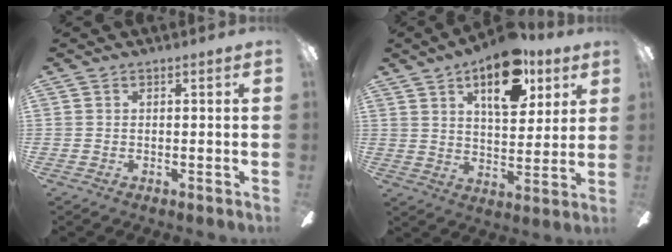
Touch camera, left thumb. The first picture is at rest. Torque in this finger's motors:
{"motor_torque": [0.37, 0.48, 1.30, -1.47, 0.10]}